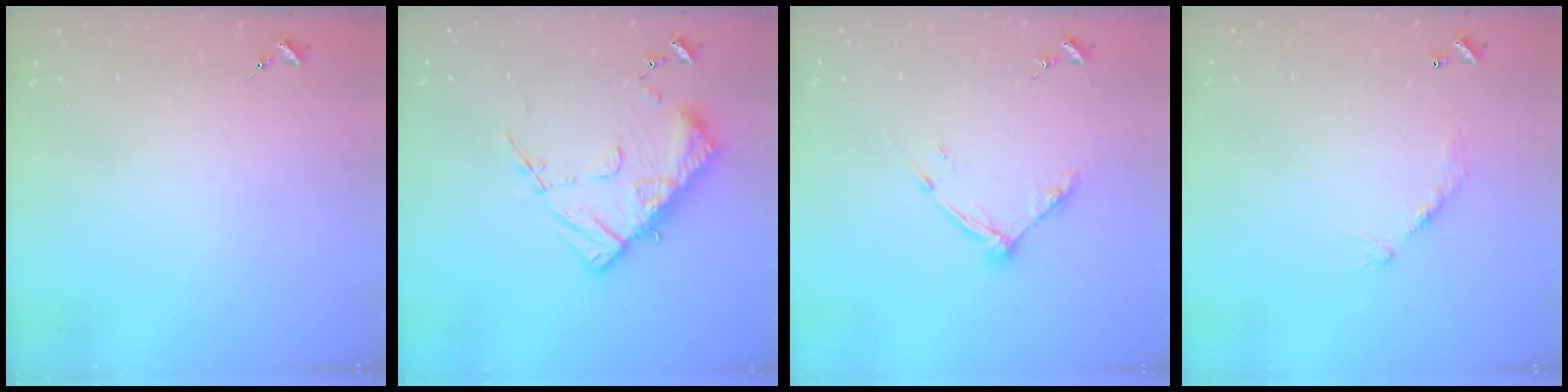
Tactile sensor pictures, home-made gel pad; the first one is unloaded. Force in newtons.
{"total": 14.8, "press": 14.7, "slide": 1.4}
{"total": 9.3, "press": 9.3, "slide": 0.4}
{"total": 9.1, "press": 9.1, "slide": 0.8}